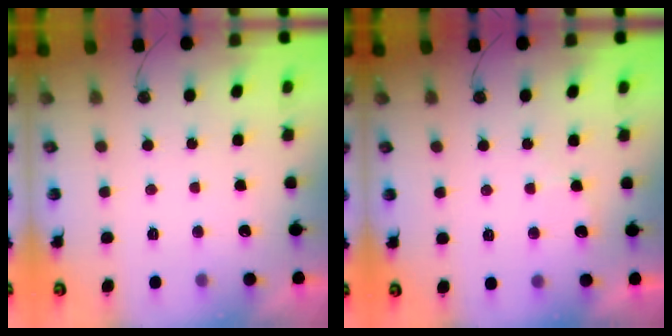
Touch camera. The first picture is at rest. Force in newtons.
{"total": 4.3, "press": 4.3, "slide": 0.6}